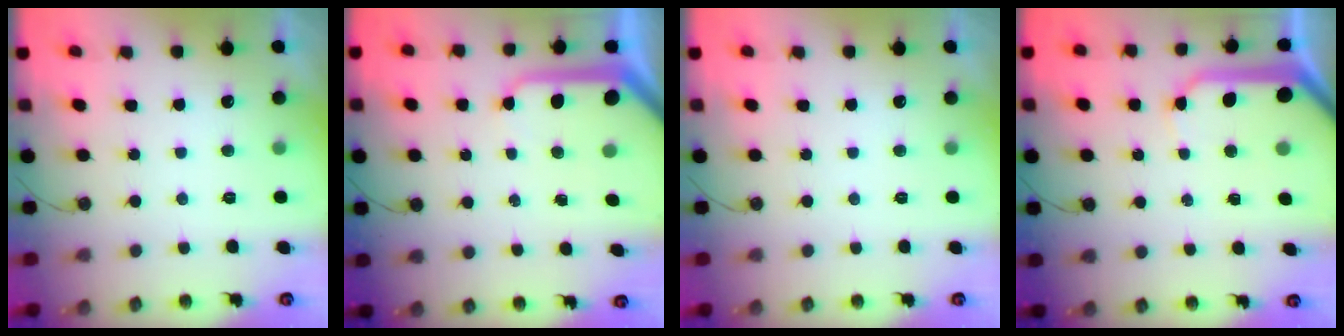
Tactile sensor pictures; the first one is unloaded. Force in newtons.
{"total": 9.6, "press": 9.5, "slide": 1.1}
{"total": 0.0}
{"total": 9.8, "press": 9.7, "slide": 1.0}